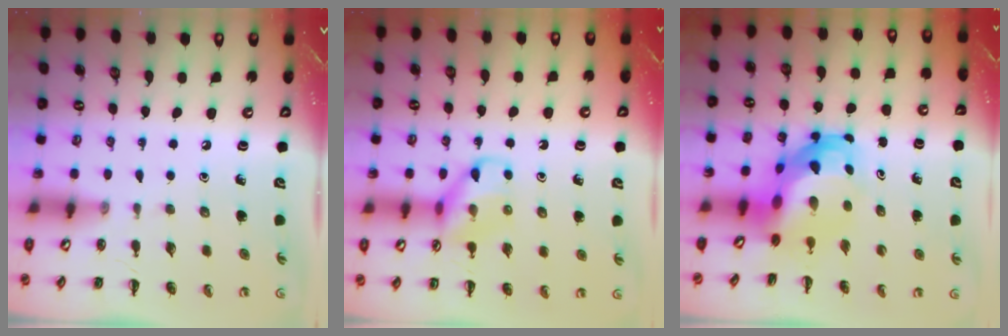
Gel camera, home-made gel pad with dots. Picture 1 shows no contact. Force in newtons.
{"total": 12.3, "press": 12.2, "slide": 1.6}
{"total": 6.9, "press": 6.7, "slide": 1.8}